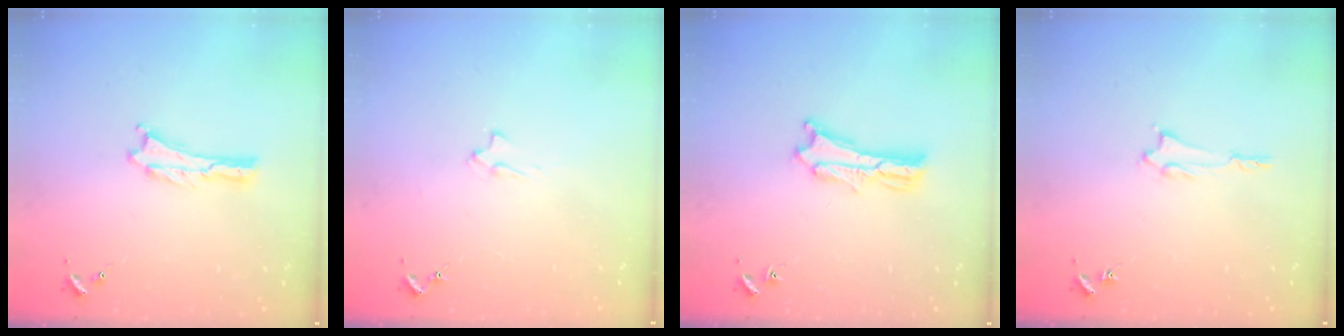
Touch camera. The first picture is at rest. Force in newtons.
{"total": 2.1, "press": 2.1, "slide": 0.3}
{"total": 2.5, "press": 2.5, "slide": 0.1}
{"total": 1.2, "press": 1.2, "slide": 0.1}